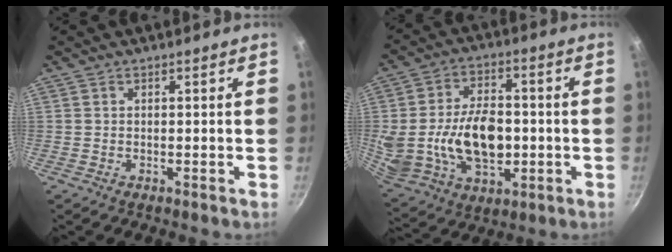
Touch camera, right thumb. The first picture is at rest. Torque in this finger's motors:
{"motor_torque": [1.62, 1.61, 0.99, -0.94, 0.31]}